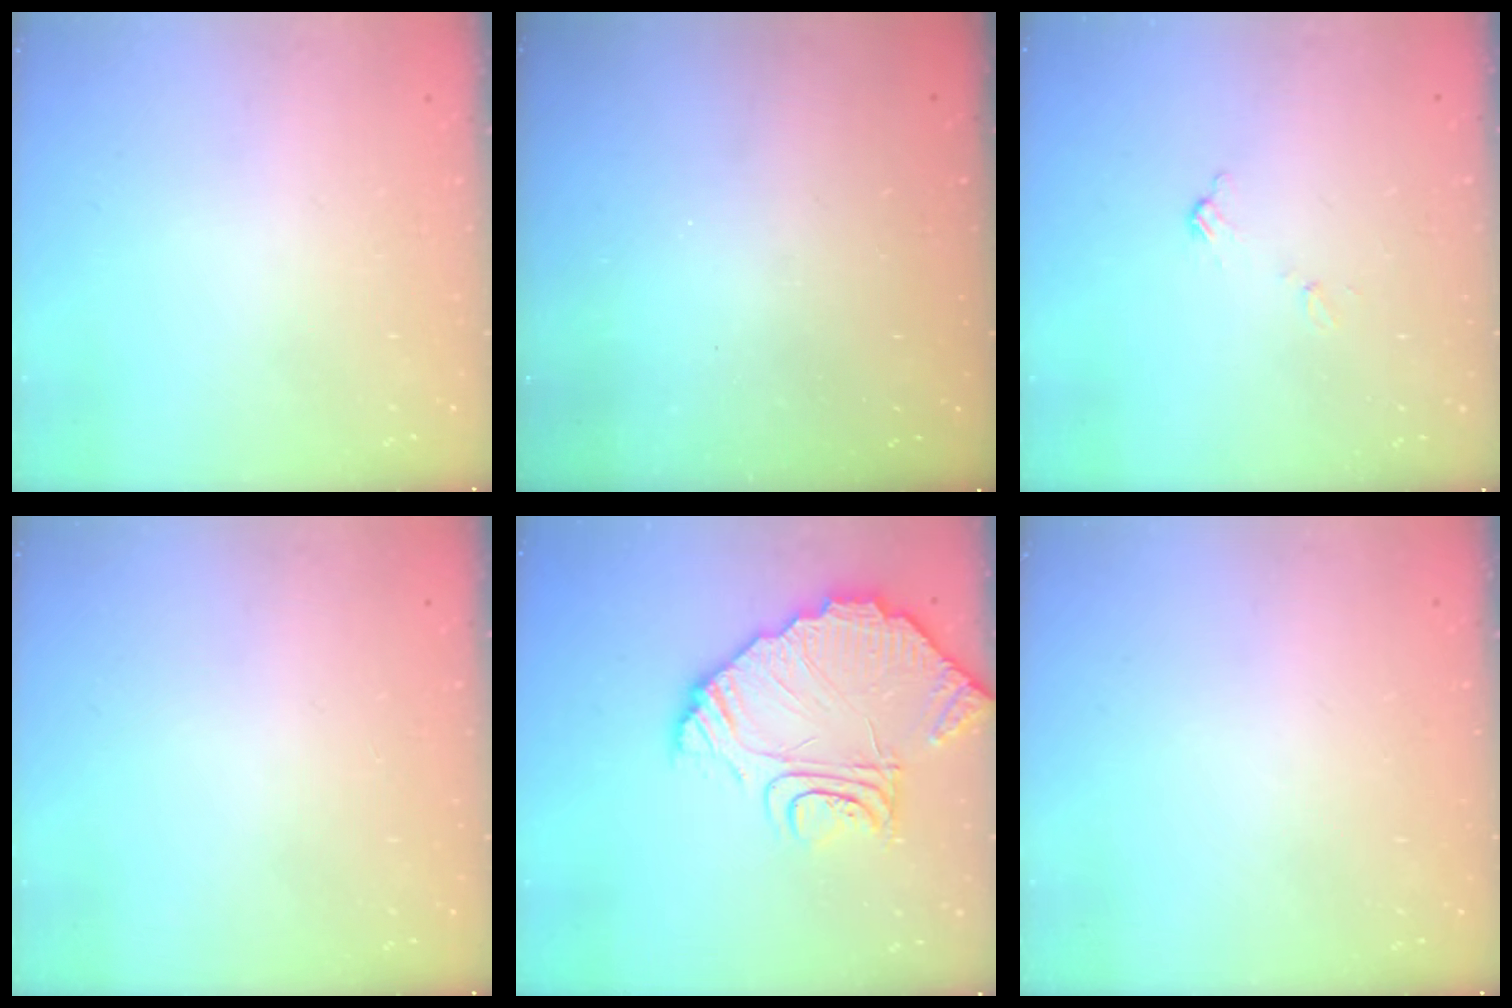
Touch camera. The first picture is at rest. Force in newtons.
{"total": 3.2, "press": 3.2, "slide": 0.1}
{"total": 5.2, "press": 5.1, "slide": 0.4}
{"total": 0.0}
{"total": 16.5, "press": 16.4, "slide": 1.6}
{"total": 0.0}